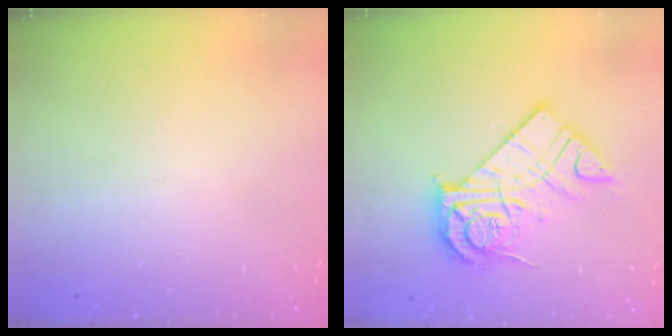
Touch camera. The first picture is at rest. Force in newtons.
{"total": 15.8, "press": 15.7, "slide": 1.3}